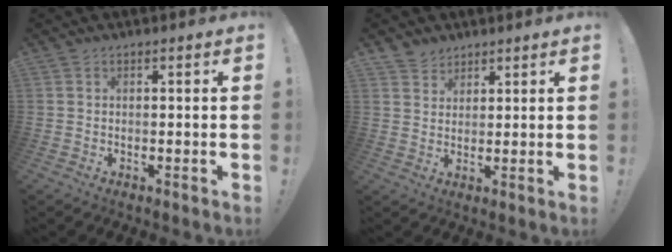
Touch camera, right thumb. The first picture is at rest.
{"total": 4.1, "force": [3.2, 2.5, 0.1], "torque": [-0.001, -0.022, 0.060]}